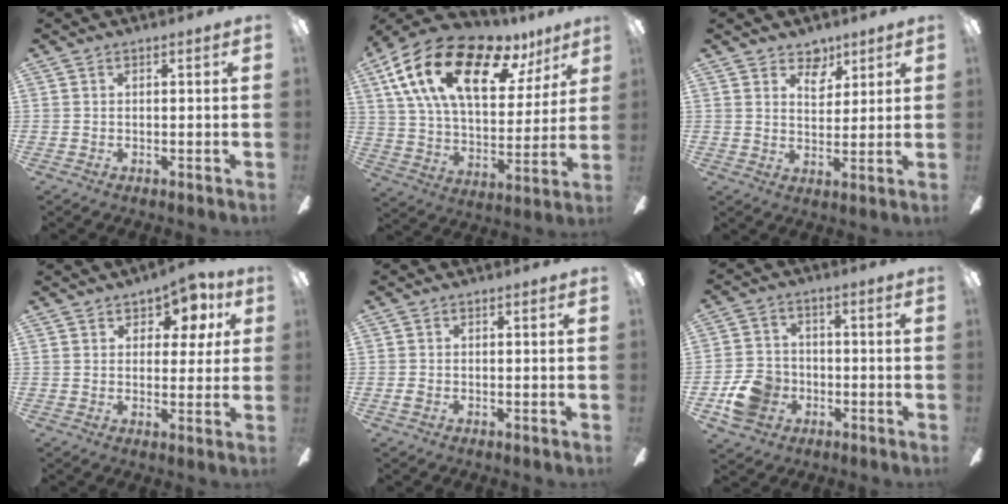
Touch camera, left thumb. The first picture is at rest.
{"total": 23.8, "force": [12.9, 11.6, 16.2], "torque": [-0.283, -0.055, 0.222]}
{"total": 5.9, "force": [4.1, 3.9, 1.7], "torque": [-0.017, -0.016, 0.073]}
{"total": 7.1, "force": [3.9, 4.7, 3.5], "torque": [-0.039, -0.016, 0.066]}
{"total": 1.0, "force": [-0.4, 0.7, 0.6], "torque": [-0.011, 0.003, -0.009]}
{"total": 10.1, "force": [-3.9, 8.3, 4.2], "torque": [-0.098, 0.031, -0.070]}